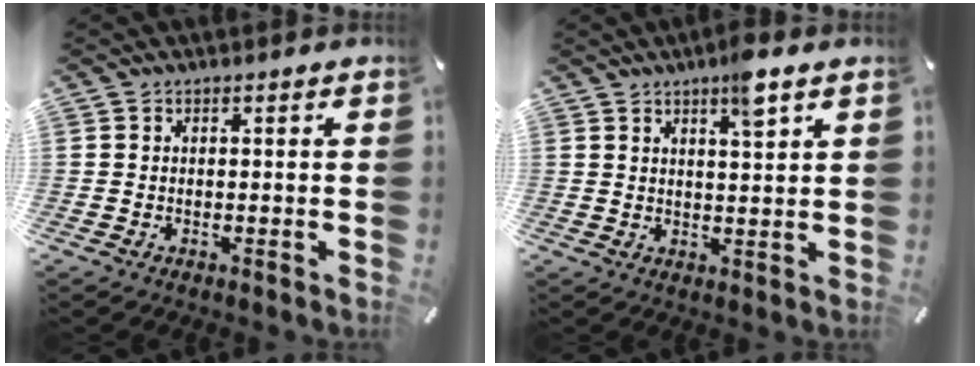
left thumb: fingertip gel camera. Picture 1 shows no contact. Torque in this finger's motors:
{"motor_torque": [0.93, 0.68, 0.16, 0.03, 0.21]}